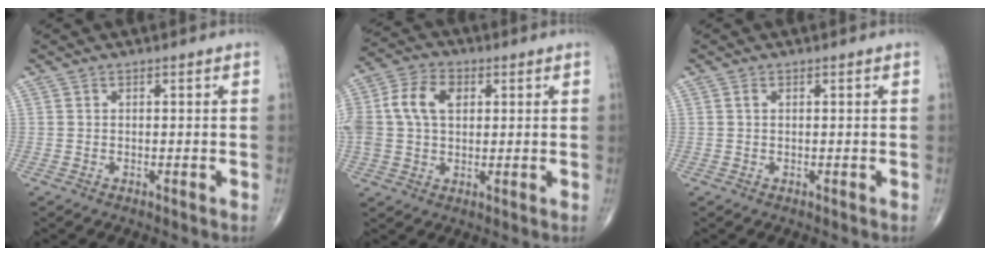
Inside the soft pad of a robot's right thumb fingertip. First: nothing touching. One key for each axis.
{"total": 11.8, "fx": 2.3, "fy": 8.2, "fz": 8.2, "tx": -0.175, "ty": 0.016, "tz": 0.040}
{"total": 0.5, "fx": 0.1, "fy": 0.2, "fz": 0.5, "tx": -0.012, "ty": 0.001, "tz": 0.001}